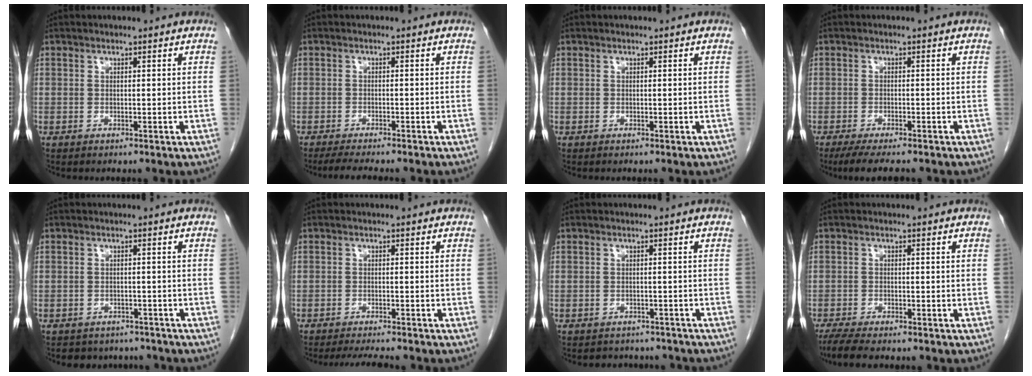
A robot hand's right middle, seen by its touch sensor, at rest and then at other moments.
{"total": 5.3, "force": [-4.5, 0.2, 2.7], "torque": [-0.043, -0.014, -0.068]}
{"total": 0.0}
{"total": 6.9, "force": [-5.6, 1.0, 3.8], "torque": [-0.058, -0.015, -0.086]}
{"total": 5.8, "force": [-5.1, 2.8, 0.4], "torque": [-0.004, 0.007, -0.058]}
{"total": 4.9, "force": [-4.5, 0.1, 2.1], "torque": [-0.032, -0.016, -0.068]}
{"total": 5.8, "force": [-5.3, 2.3, 0.7], "torque": [-0.011, 0.004, -0.056]}
{"total": 5.9, "force": [-5.0, 0.8, 3.1], "torque": [-0.060, -0.019, -0.082]}